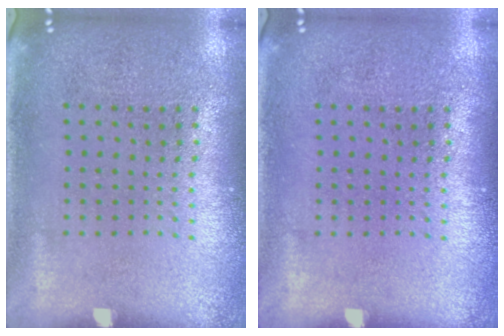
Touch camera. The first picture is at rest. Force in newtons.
{"total": 0.0}